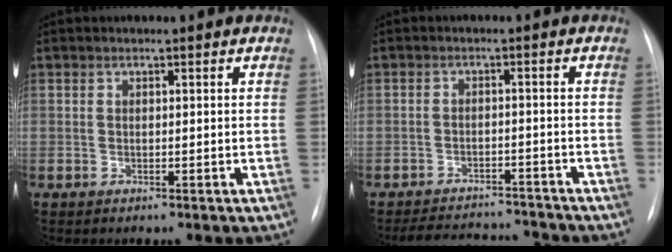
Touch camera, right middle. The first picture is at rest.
{"total": 9.2, "force": [-8.7, 2.4, 1.4], "torque": [-0.022, 0.008, -0.120]}